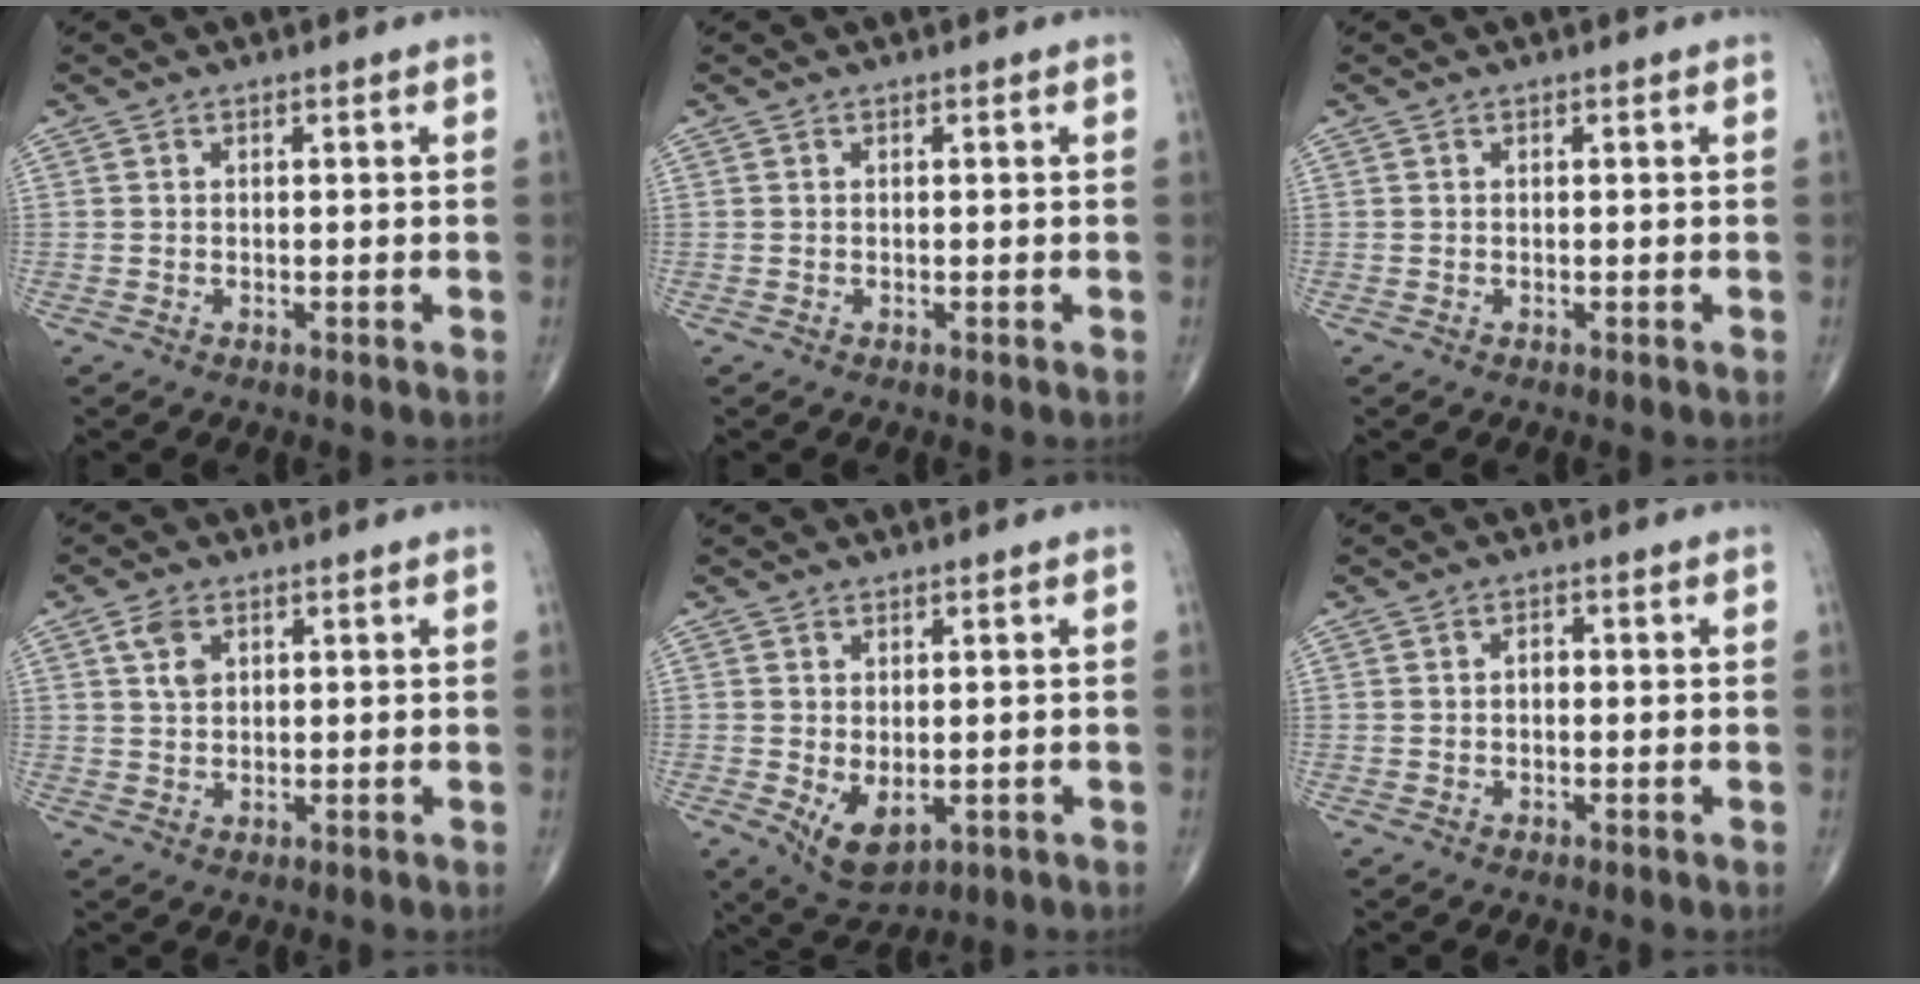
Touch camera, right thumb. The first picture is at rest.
{"total": 0.0}
{"total": 0.0}
{"total": 3.7, "force": [1.6, 2.3, 2.4], "torque": [-0.040, -0.002, 0.032]}
{"total": 5.8, "force": [-1.0, 3.2, 4.7], "torque": [-0.070, -0.010, -0.001]}
{"total": 1.4, "force": [-0.1, 0.9, 1.0], "torque": [-0.012, 0.005, -0.003]}